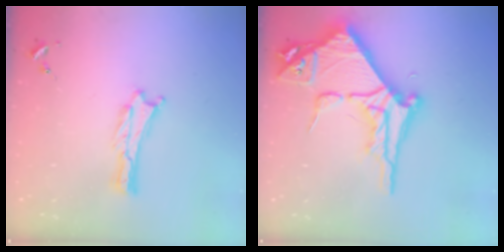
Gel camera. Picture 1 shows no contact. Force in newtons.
{"total": 10.5, "press": 10.4, "slide": 1.2}